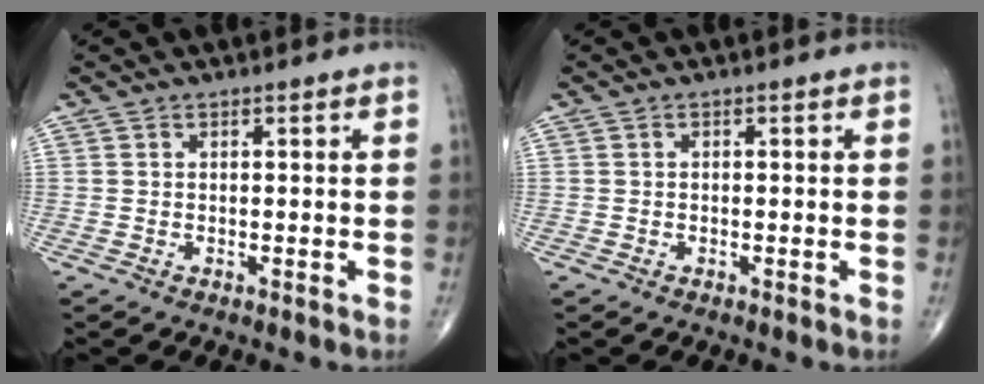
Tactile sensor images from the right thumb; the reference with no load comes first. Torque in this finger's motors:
{"motor_torque": [-0.24, -0.04, 0.01, 0.17, -0.03]}